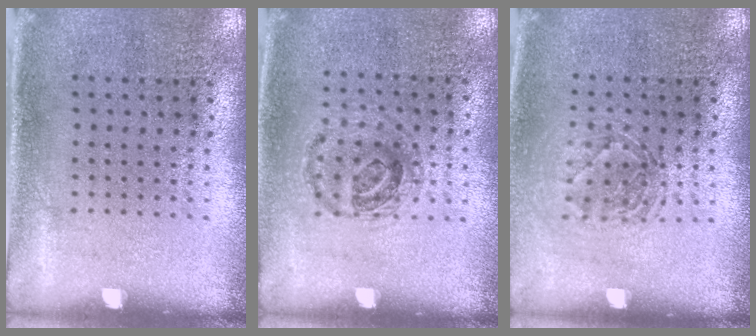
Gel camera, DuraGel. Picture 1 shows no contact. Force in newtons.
{"total": 1.0, "press": 0.9, "slide": 0.3}
{"total": 1.3, "press": 1.1, "slide": 0.6}